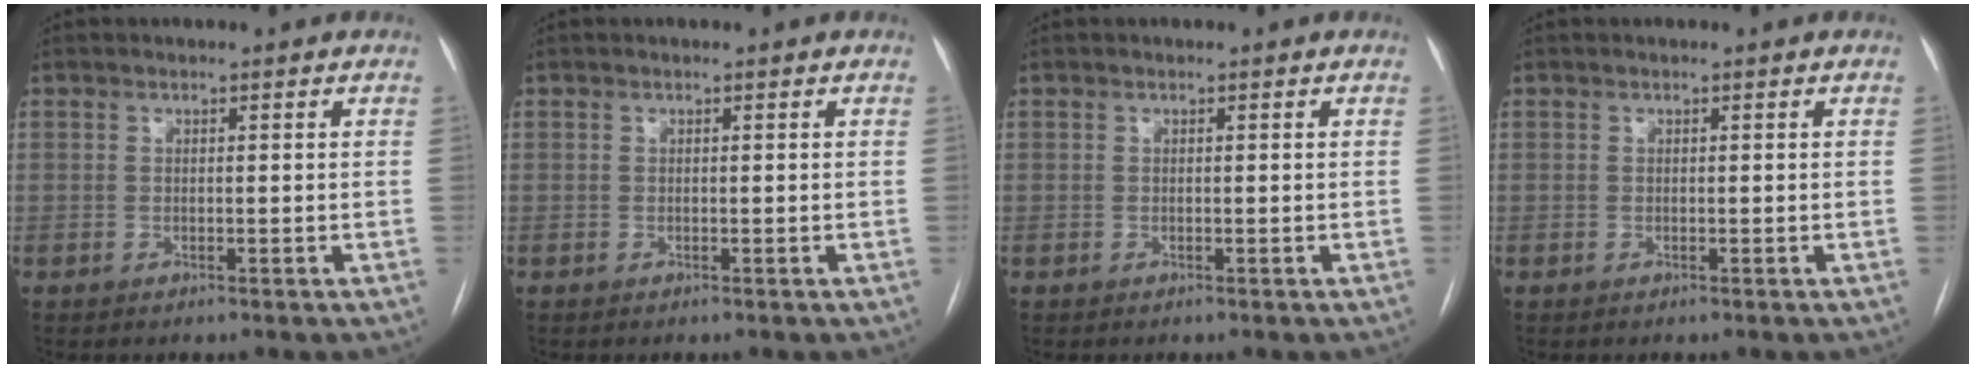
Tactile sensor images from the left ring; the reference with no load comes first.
{"total": 0.0}
{"total": 0.0}
{"total": 0.0}